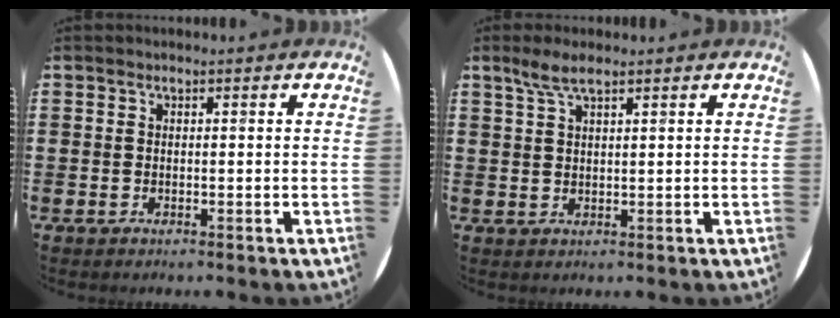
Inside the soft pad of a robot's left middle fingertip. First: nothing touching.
{"total": 3.4, "force": [2.4, 0.7, 2.3], "torque": [-0.049, 0.005, 0.043]}